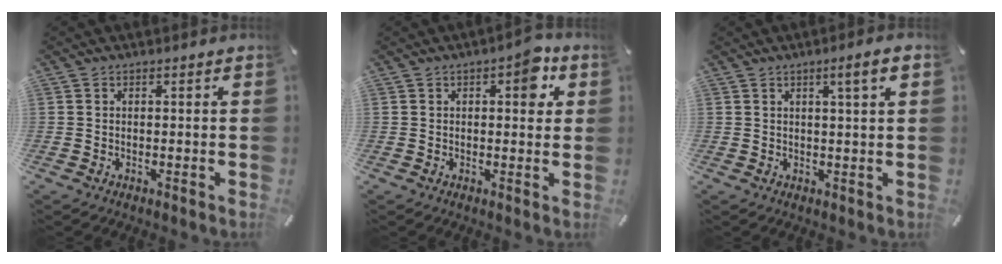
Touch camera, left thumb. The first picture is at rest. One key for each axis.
{"total": 6.8, "fx": 2.1, "fy": 3.5, "fz": 5.5, "tx": -0.048, "ty": -0.010, "tz": 0.021}
{"total": 4.6, "fx": 2.0, "fy": 0.3, "fz": 4.1, "tx": -0.067, "ty": -0.006, "tz": 0.029}